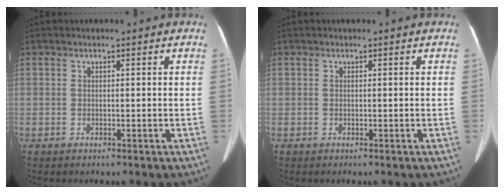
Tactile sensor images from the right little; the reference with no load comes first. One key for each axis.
{"total": 0.0}